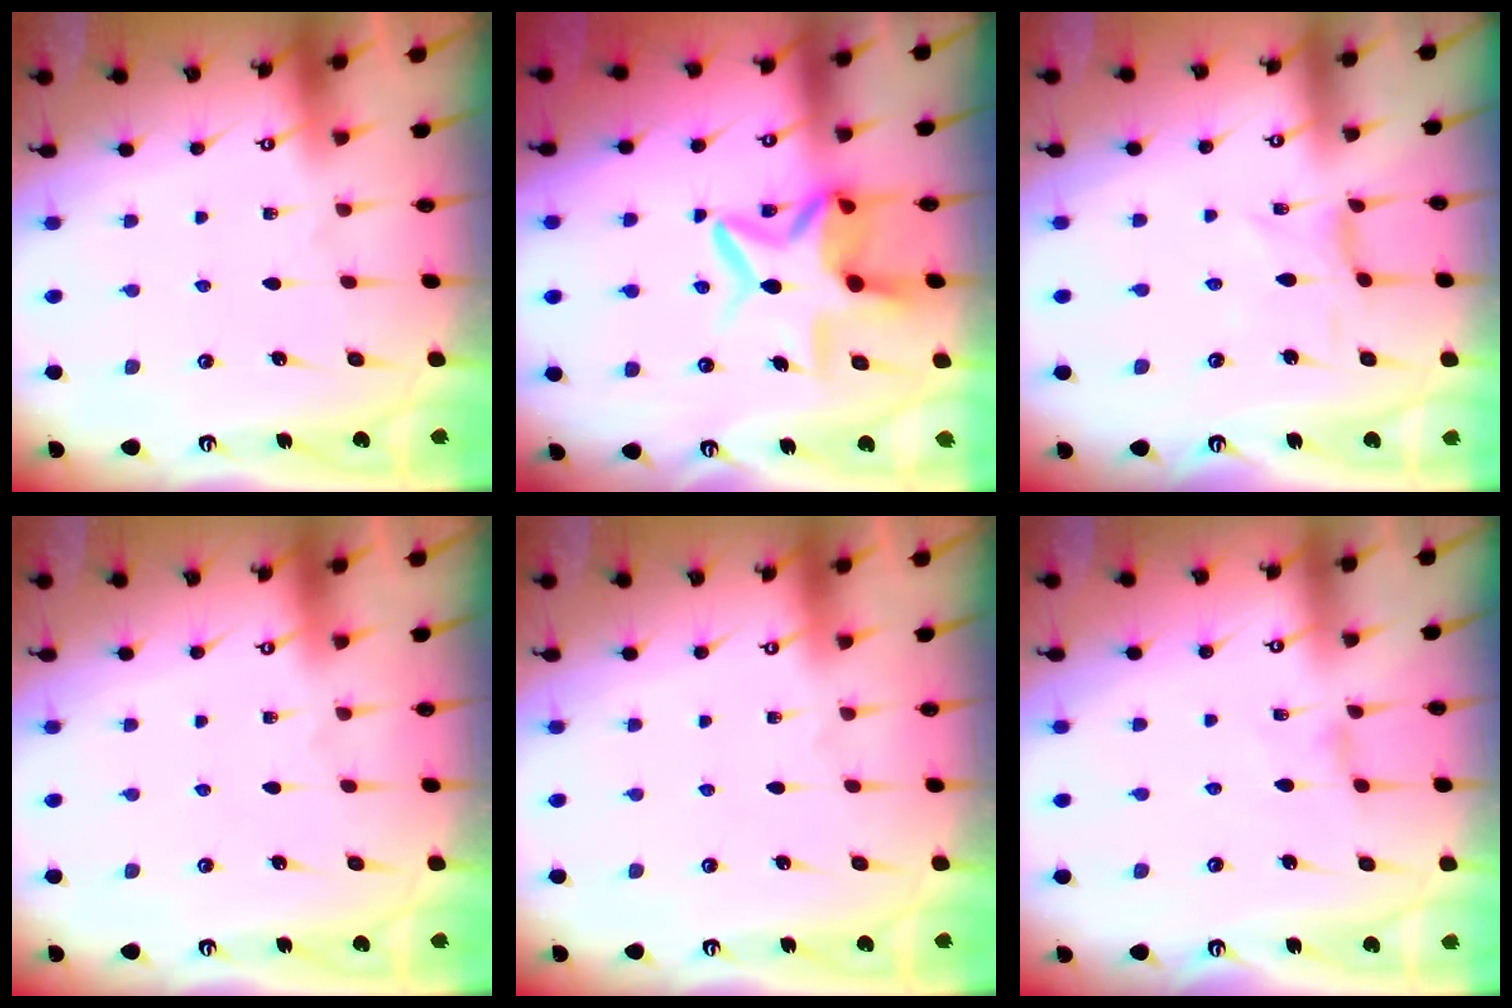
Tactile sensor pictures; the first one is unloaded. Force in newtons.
{"total": 11.4, "press": 11.3, "slide": 1.5}
{"total": 0.0}
{"total": 0.0}
{"total": 0.0}
{"total": 0.8, "press": 0.7, "slide": 0.3}